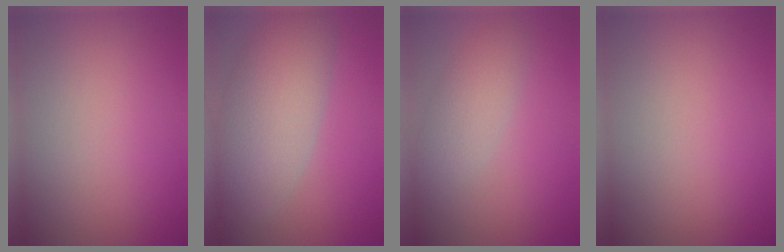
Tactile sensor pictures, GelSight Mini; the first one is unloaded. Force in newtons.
{"total": 7.1, "press": 7.1, "slide": 0.5}
{"total": 2.9, "press": 2.9, "slide": 0.3}
{"total": 0.0}